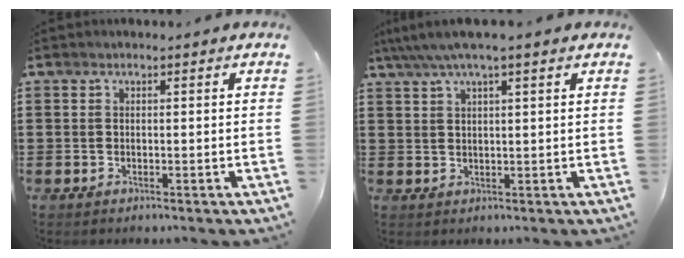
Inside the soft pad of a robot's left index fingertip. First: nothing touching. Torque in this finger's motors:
{"motor_torque": [1.13, -1.01, 0.95, 0.21]}